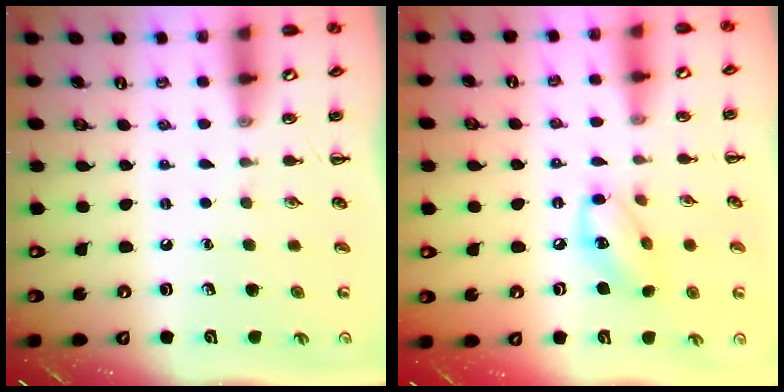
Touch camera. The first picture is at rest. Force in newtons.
{"total": 11.1, "press": 11.0, "slide": 1.2}